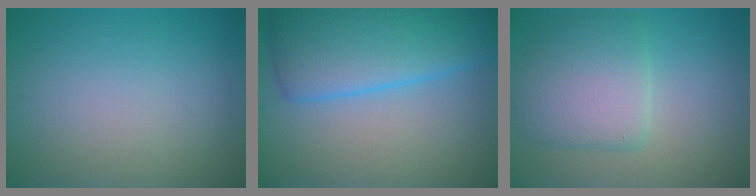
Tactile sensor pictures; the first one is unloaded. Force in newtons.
{"total": 8.5, "press": 8.5, "slide": 0.2}
{"total": 5.5, "press": 5.5, "slide": 0.3}